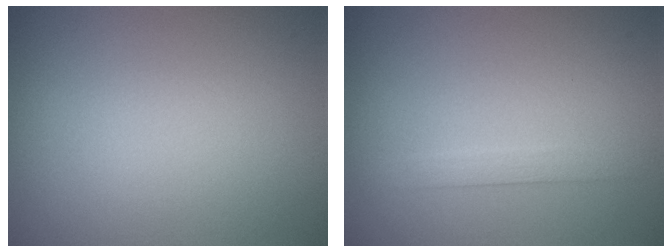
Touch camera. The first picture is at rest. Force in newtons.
{"total": 1.5, "press": 1.5, "slide": 0.1}